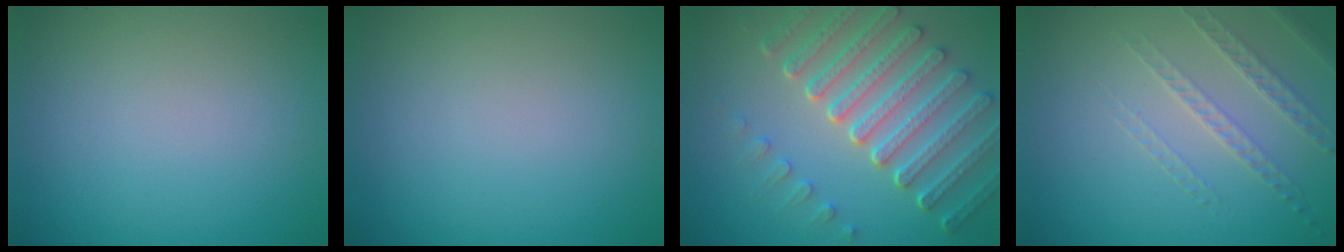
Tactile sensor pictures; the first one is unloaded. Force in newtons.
{"total": 0.0}
{"total": 7.2, "press": 5.4, "slide": 4.8}
{"total": 1.6, "press": 1.3, "slide": 0.9}